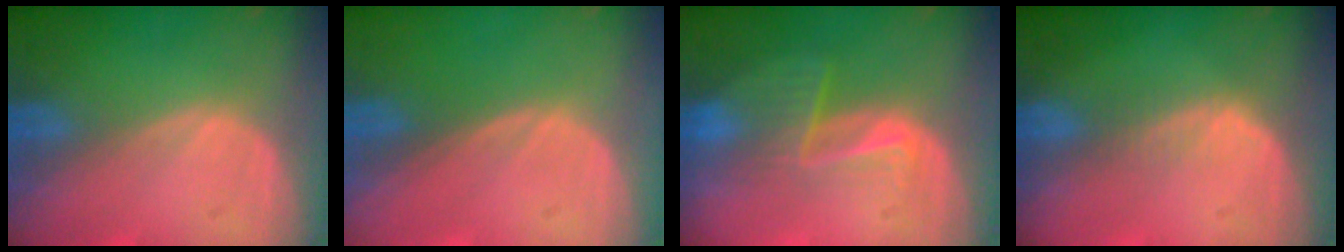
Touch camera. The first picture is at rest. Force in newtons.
{"total": 0.0}
{"total": 6.5, "press": 5.6, "slide": 3.4}
{"total": 2.3, "press": 1.6, "slide": 1.6}